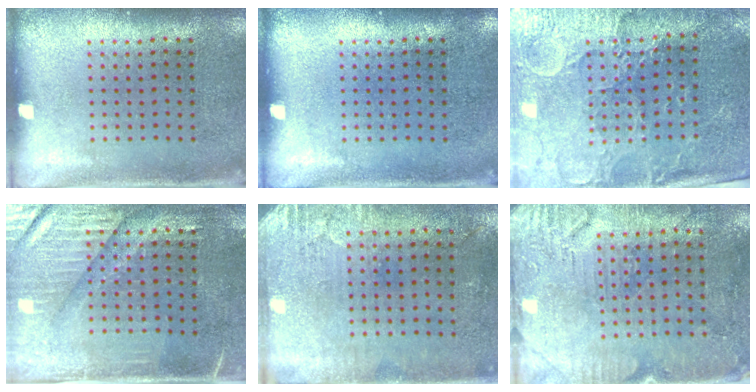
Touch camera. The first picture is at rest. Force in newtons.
{"total": 0.0}
{"total": 3.5, "press": 3.2, "slide": 1.3}
{"total": 3.4, "press": 3.1, "slide": 1.4}
{"total": 2.9, "press": 2.4, "slide": 1.6}
{"total": 3.0, "press": 2.8, "slide": 0.9}